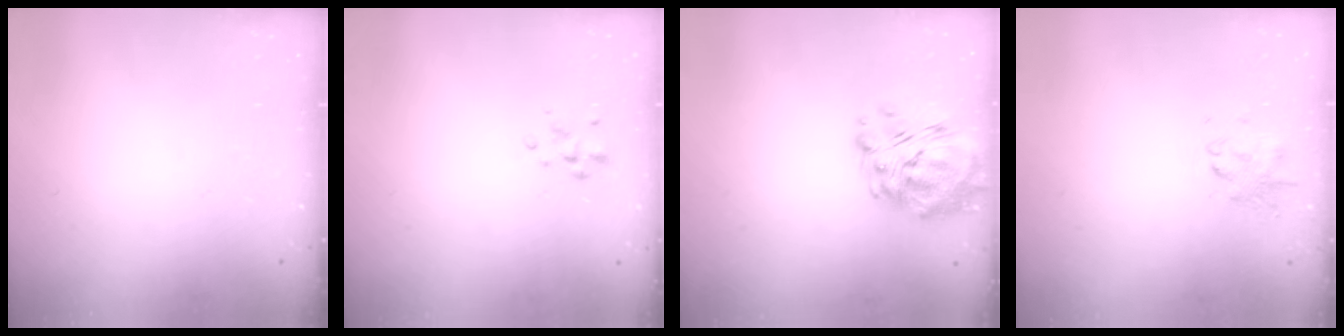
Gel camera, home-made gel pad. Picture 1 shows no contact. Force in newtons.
{"total": 2.1, "press": 2.1, "slide": 0.1}
{"total": 14.2, "press": 13.3, "slide": 4.9}
{"total": 1.9, "press": 1.9, "slide": 0.4}